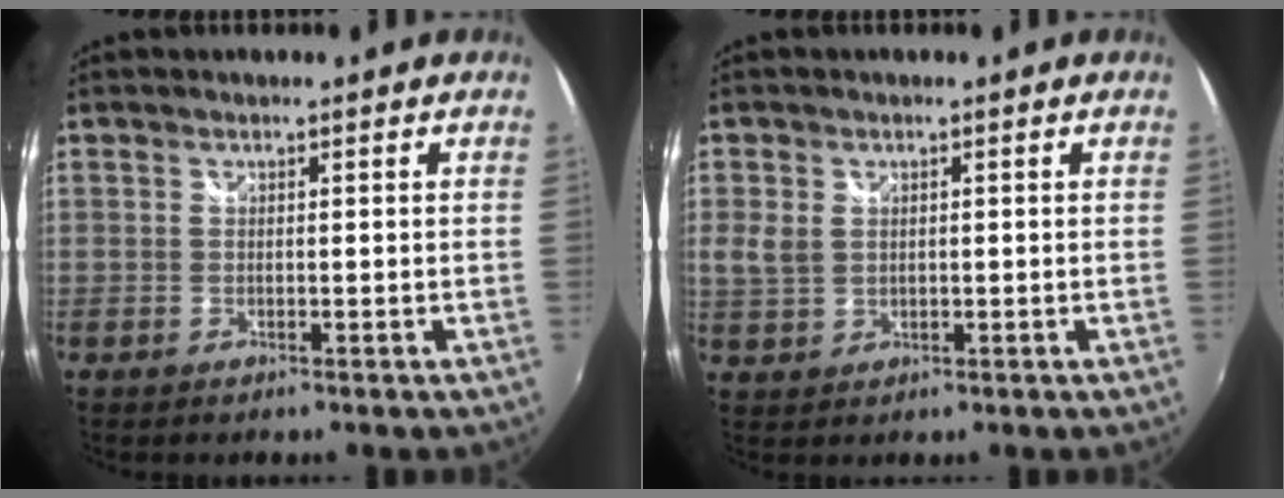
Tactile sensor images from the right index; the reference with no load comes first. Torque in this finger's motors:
{"motor_torque": [0.18, 0.35, 0.04, 0.04]}